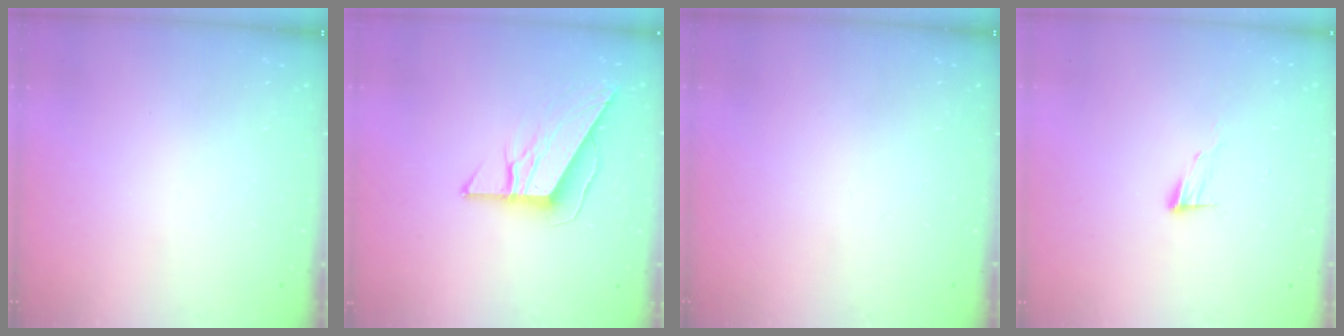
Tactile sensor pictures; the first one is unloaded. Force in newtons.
{"total": 9.1, "press": 9.1, "slide": 0.7}
{"total": 0.0}
{"total": 6.2, "press": 6.2, "slide": 0.6}